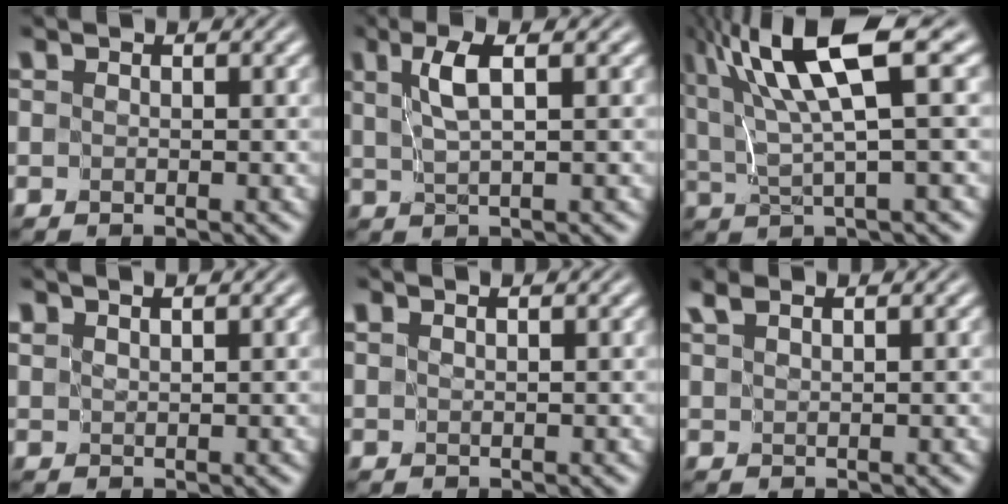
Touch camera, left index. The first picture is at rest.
{"total": 3.3, "force": [1.4, 0.5, 2.9], "torque": [-0.057, 0.004, 0.028]}
{"total": 9.9, "force": [4.4, 1.7, 8.7], "torque": [-0.158, 0.017, 0.085]}
{"total": 2.0, "force": [1.7, 0.4, 0.9], "torque": [-0.003, 0.006, 0.019]}
{"total": 1.2, "force": [1.1, 0.2, 0.6], "torque": [-0.006, -0.002, 0.015]}
{"total": 1.8, "force": [1.6, 0.1, 0.8], "torque": [-0.015, 0.006, 0.031]}